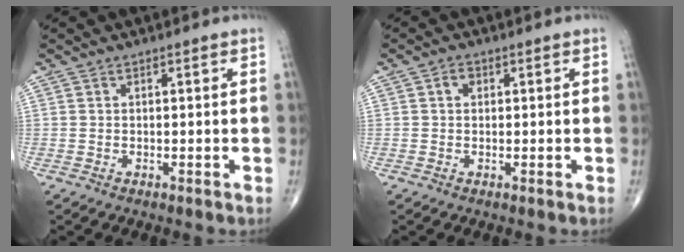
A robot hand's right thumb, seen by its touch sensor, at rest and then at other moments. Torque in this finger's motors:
{"motor_torque": [0.22, 0.15, 0.38, 0.28, -0.03]}